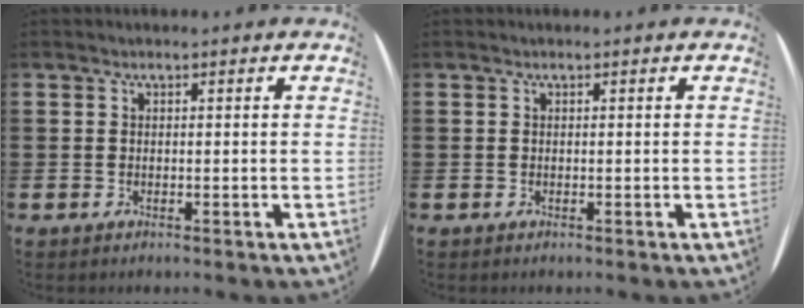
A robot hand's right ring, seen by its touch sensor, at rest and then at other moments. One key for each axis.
{"total": 0.0}